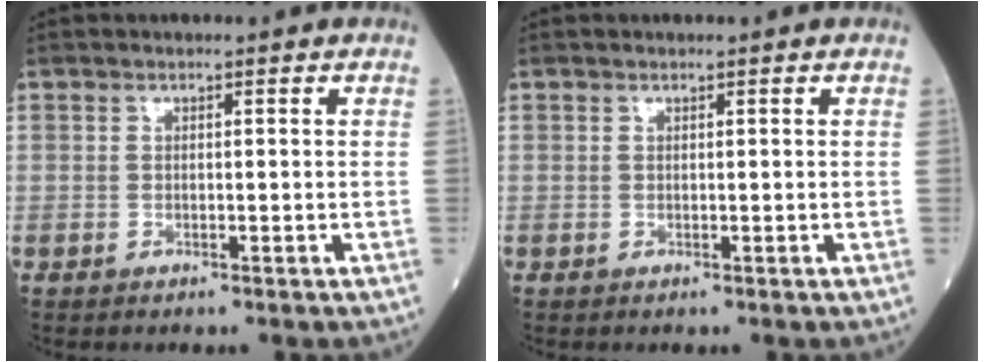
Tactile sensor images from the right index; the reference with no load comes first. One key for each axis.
{"total": 0.0}